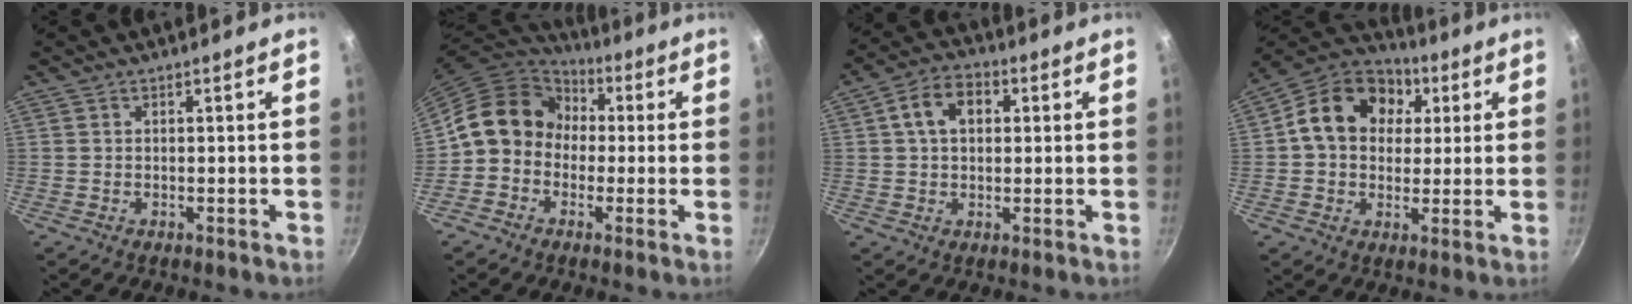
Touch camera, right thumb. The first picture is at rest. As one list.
[{"total": 12.4, "force": [0.3, 10.7, 6.2], "torque": [-0.071, 0.035, -0.020]}, {"total": 8.3, "force": [1.9, 5.8, 5.6], "torque": [-0.075, 0.016, 0.020]}, {"total": 16.5, "force": [4.0, 12.8, 9.6], "torque": [-0.141, 0.019, 0.048]}]